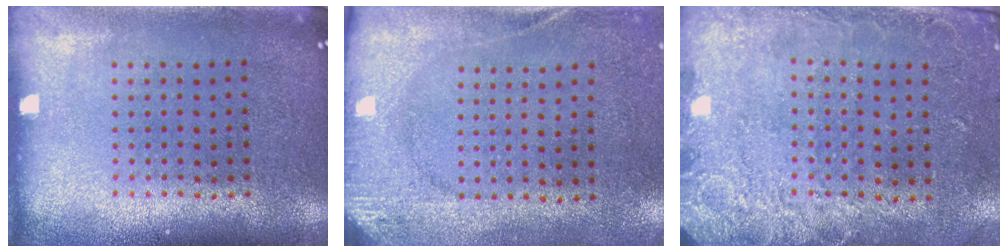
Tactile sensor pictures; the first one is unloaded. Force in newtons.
{"total": 2.7, "press": 2.1, "slide": 1.7}
{"total": 2.6, "press": 1.9, "slide": 1.8}